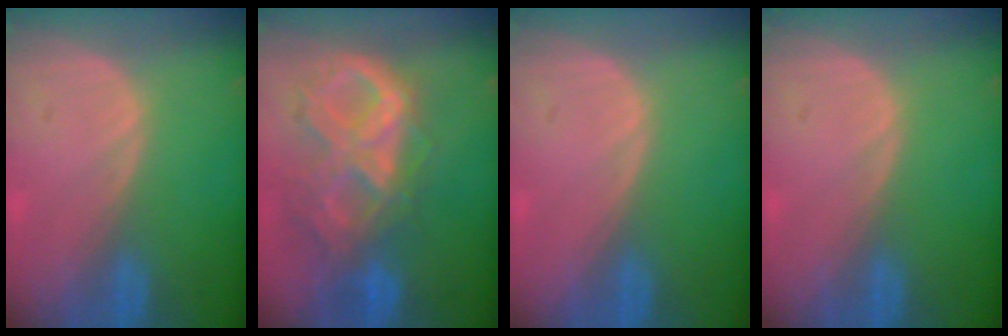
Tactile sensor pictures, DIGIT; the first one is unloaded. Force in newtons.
{"total": 10.6, "press": 9.0, "slide": 5.7}
{"total": 0.0}
{"total": 0.0}